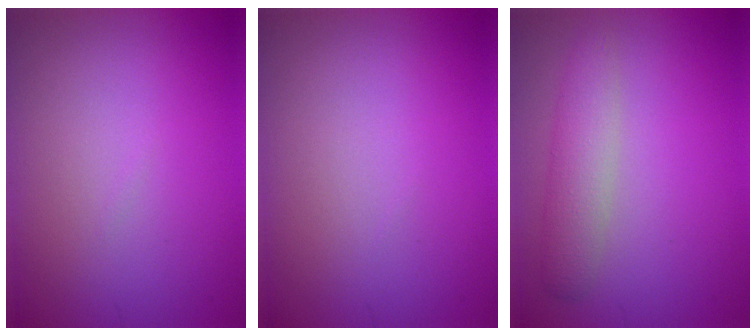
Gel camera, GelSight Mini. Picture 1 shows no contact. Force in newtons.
{"total": 0.0}
{"total": 3.2, "press": 3.2, "slide": 0.1}